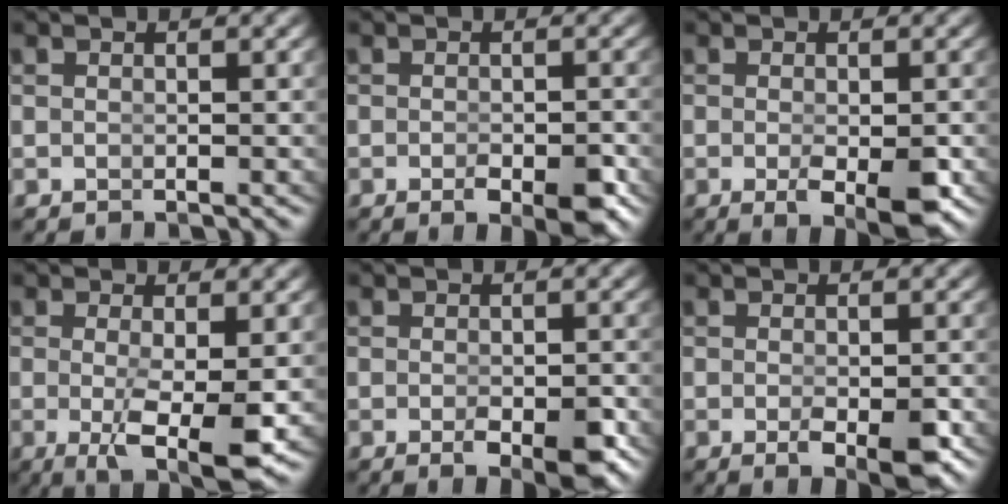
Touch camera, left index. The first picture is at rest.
{"total": 3.1, "force": [-1.6, 0.9, 2.5], "torque": [-0.034, -0.012, -0.024]}
{"total": 4.4, "force": [-2.0, 1.2, 3.7], "torque": [-0.054, -0.024, -0.024]}
{"total": 6.4, "force": [-2.5, 1.7, 5.6], "torque": [-0.101, -0.044, -0.022]}
{"total": 3.4, "force": [-1.6, 1.1, 2.8], "torque": [-0.039, -0.017, -0.023]}
{"total": 3.5, "force": [-1.7, 1.0, 2.9], "torque": [-0.042, -0.020, -0.022]}